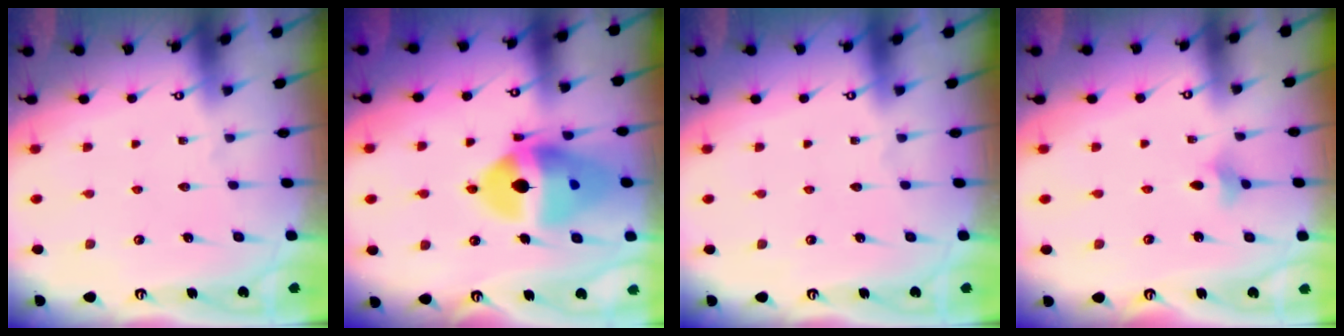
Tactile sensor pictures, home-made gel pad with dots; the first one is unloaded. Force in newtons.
{"total": 18.3, "press": 18.2, "slide": 1.9}
{"total": 0.0}
{"total": 2.0, "press": 2.0, "slide": 0.4}